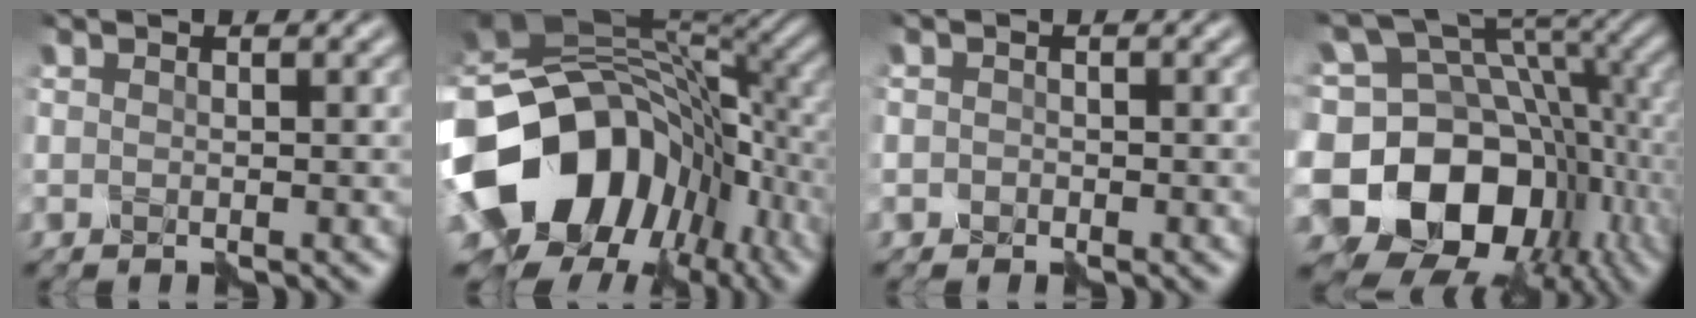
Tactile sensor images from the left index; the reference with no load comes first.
{"total": 17.8, "force": [-5.9, 13.9, 9.5], "torque": [-0.191, -0.002, -0.101]}
{"total": 0.5, "force": [-0.2, 0.5, 0.0], "torque": [0.005, -0.001, -0.006]}
{"total": 13.8, "force": [-3.2, 10.4, 8.5], "torque": [-0.152, 0.004, -0.069]}